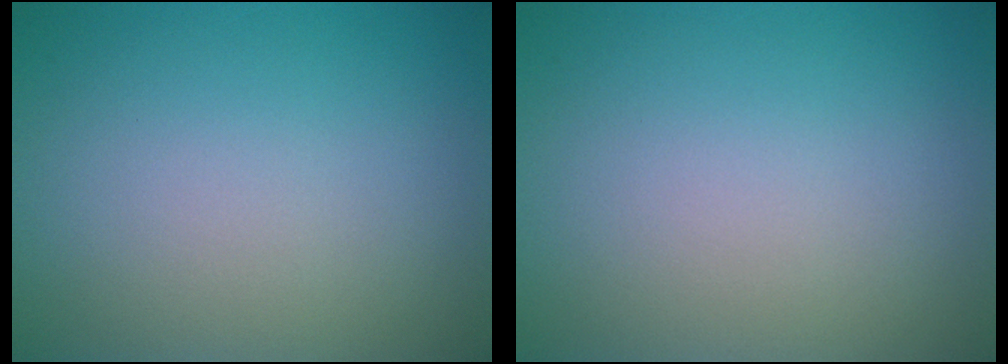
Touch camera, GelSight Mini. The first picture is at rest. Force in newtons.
{"total": 0.0}